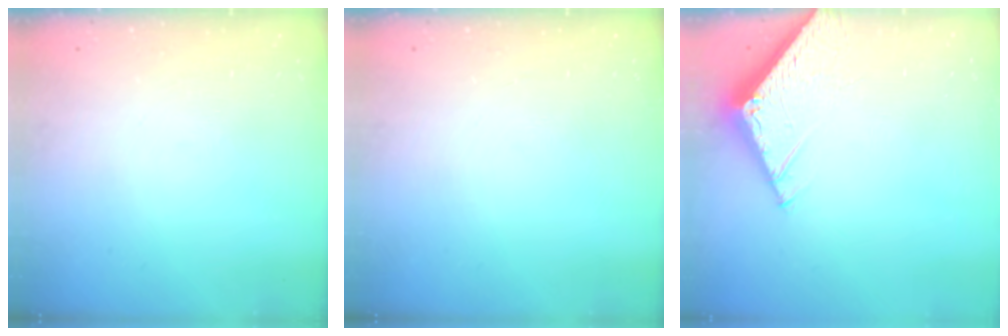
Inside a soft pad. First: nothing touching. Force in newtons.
{"total": 0.0}
{"total": 5.7, "press": 5.7, "slide": 0.2}